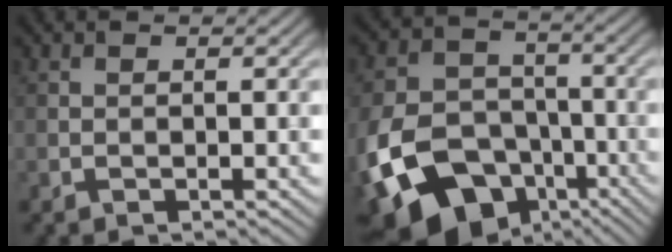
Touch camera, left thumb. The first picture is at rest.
{"total": 17.0, "force": [-8.0, 12.0, 8.9], "torque": [-0.231, -0.046, -0.135]}